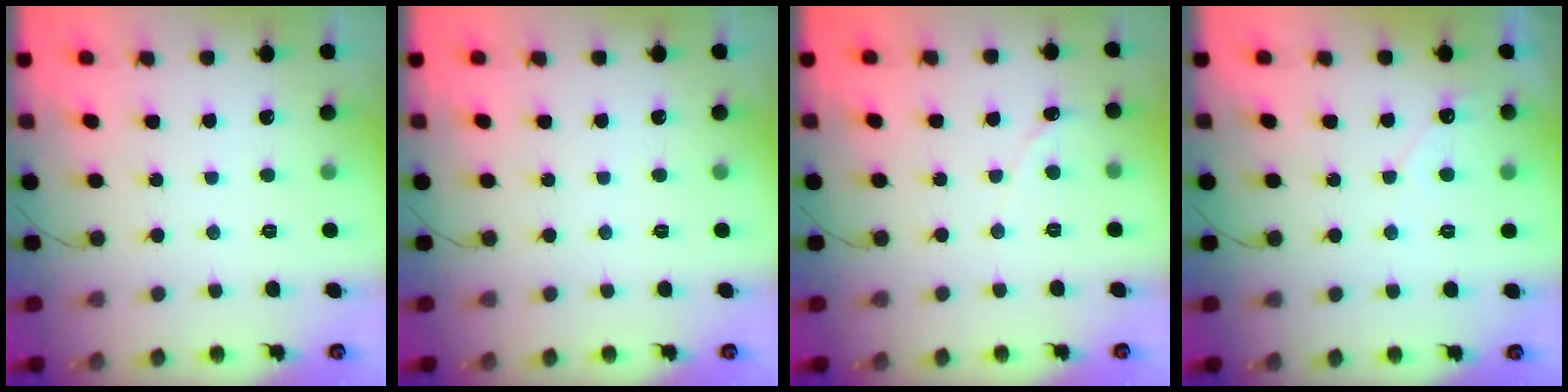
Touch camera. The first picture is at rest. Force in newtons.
{"total": 0.0}
{"total": 0.0}
{"total": 2.7, "press": 2.7, "slide": 0.1}